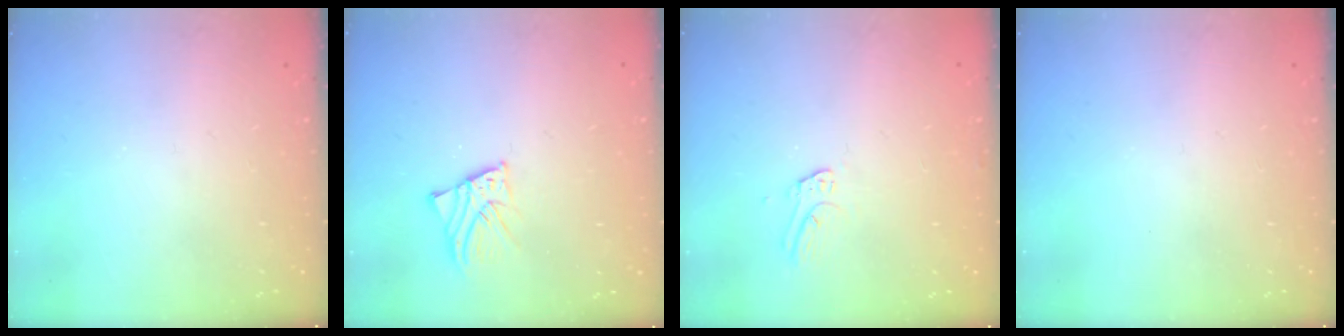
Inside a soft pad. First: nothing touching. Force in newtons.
{"total": 2.3, "press": 2.3, "slide": 0.1}
{"total": 6.1, "press": 6.1, "slide": 0.6}
{"total": 0.0}